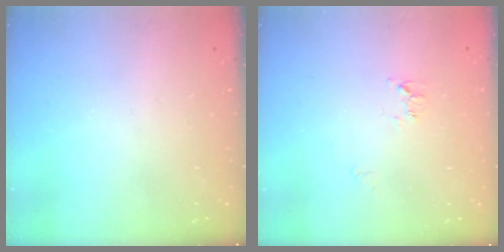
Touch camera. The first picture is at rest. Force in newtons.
{"total": 7.0, "press": 7.0, "slide": 0.5}